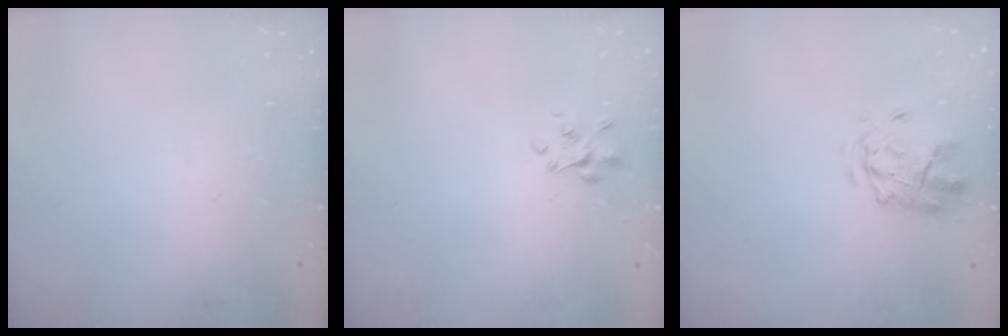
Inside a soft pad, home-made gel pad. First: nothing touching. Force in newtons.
{"total": 2.4, "press": 2.3, "slide": 0.8}
{"total": 2.9, "press": 2.5, "slide": 1.4}